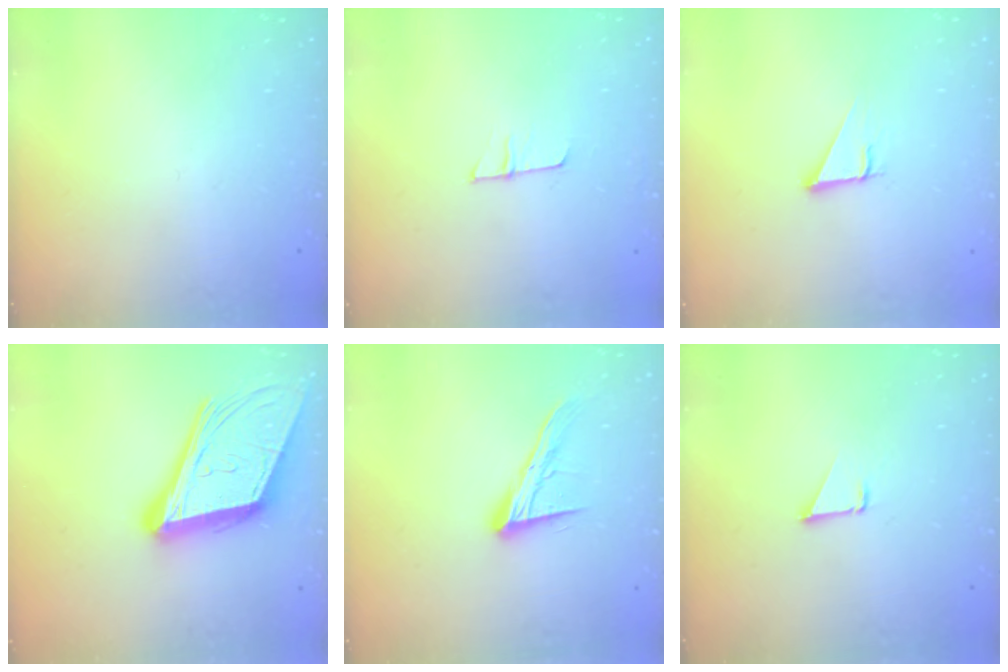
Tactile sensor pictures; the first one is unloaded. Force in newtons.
{"total": 5.7, "press": 5.6, "slide": 0.6}
{"total": 2.9, "press": 2.9, "slide": 0.1}
{"total": 22.1, "press": 21.7, "slide": 4.6}
{"total": 13.4, "press": 13.3, "slide": 1.1}
{"total": 1.1, "press": 1.1, "slide": 0.1}